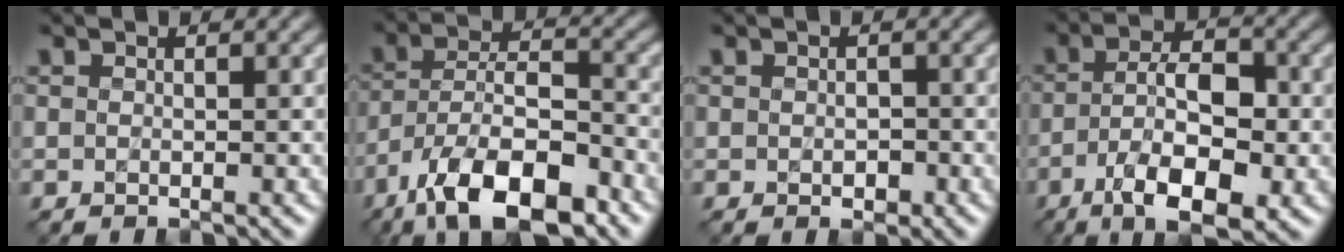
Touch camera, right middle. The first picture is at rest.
{"total": 11.6, "force": [-7.3, 4.7, 7.7], "torque": [-0.138, 0.004, -0.136]}
{"total": 1.0, "force": [-0.2, 0.7, 0.7], "torque": [-0.009, 0.000, -0.003]}
{"total": 8.7, "force": [-3.4, 3.6, 7.1], "torque": [-0.126, 0.005, -0.059]}